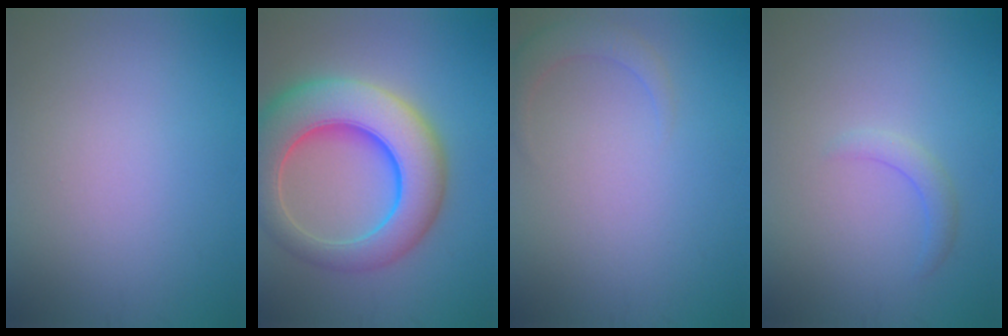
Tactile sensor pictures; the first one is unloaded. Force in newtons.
{"total": 11.4, "press": 11.4, "slide": 0.4}
{"total": 2.1, "press": 2.1, "slide": 0.3}
{"total": 1.5, "press": 1.5, "slide": 0.2}